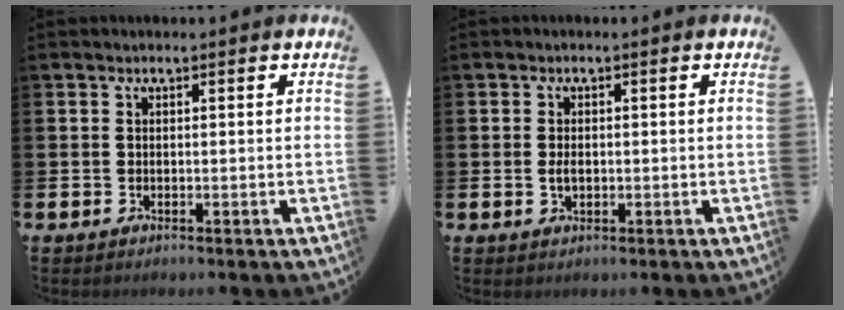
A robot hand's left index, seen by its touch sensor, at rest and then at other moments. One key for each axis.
{"total": 1.8, "fx": -0.1, "fy": 1.0, "fz": 1.5, "tx": -0.022, "ty": 0.001, "tz": -0.004}